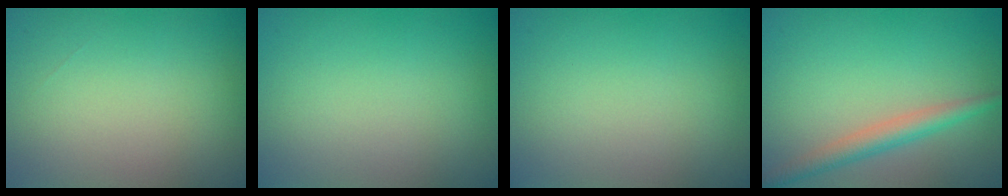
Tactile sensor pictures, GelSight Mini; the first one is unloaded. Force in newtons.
{"total": 0.0}
{"total": 0.0}
{"total": 2.8, "press": 2.8, "slide": 0.1}